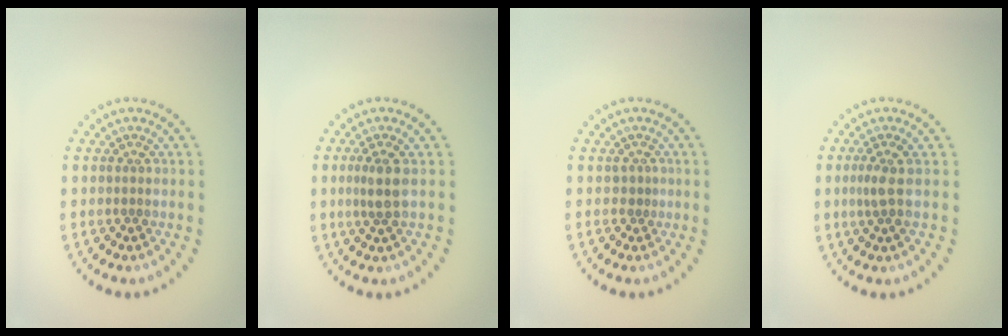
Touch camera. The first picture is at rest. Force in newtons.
{"total": 2.0, "press": 1.7, "slide": 0.9}
{"total": 0.6, "press": 0.2, "slide": 0.5}
{"total": 1.8, "press": 1.4, "slide": 1.2}